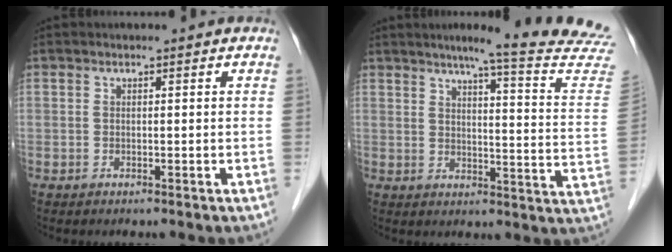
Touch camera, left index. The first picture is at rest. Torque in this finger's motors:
{"motor_torque": [-0.02, -0.07, 0.26, 0.05]}